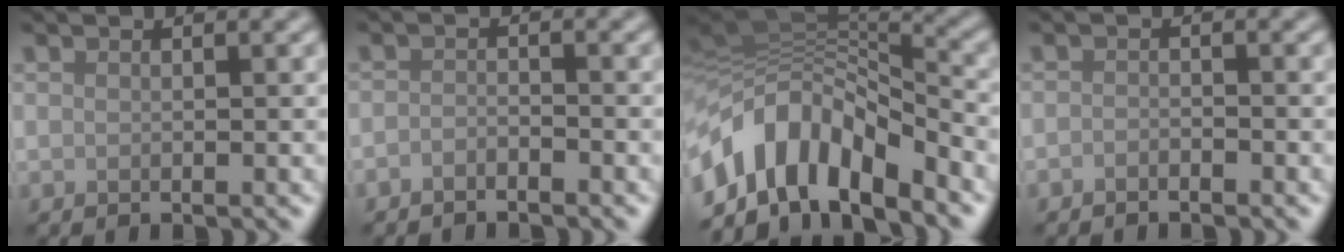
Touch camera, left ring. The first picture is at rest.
{"total": 1.2, "force": [-1.0, 0.3, 0.4], "torque": [-0.008, 0.001, -0.022]}
{"total": 9.7, "force": [-4.9, 4.8, 6.8], "torque": [-0.113, 0.008, -0.095]}
{"total": 0.8, "force": [-0.7, 0.3, 0.3], "torque": [-0.003, -0.001, -0.015]}